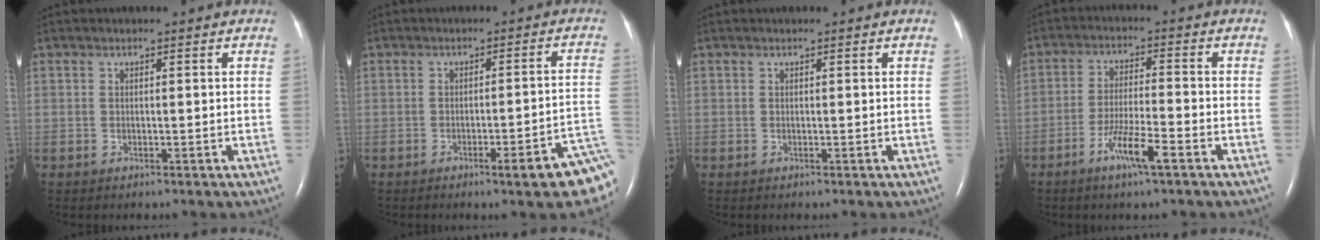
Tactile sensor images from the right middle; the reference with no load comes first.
{"total": 7.7, "force": [-4.9, -0.2, 5.9], "torque": [-0.058, 0.004, -0.061]}
{"total": 0.0}
{"total": 6.5, "force": [-3.7, 0.2, 5.4], "torque": [-0.106, -0.008, -0.069]}